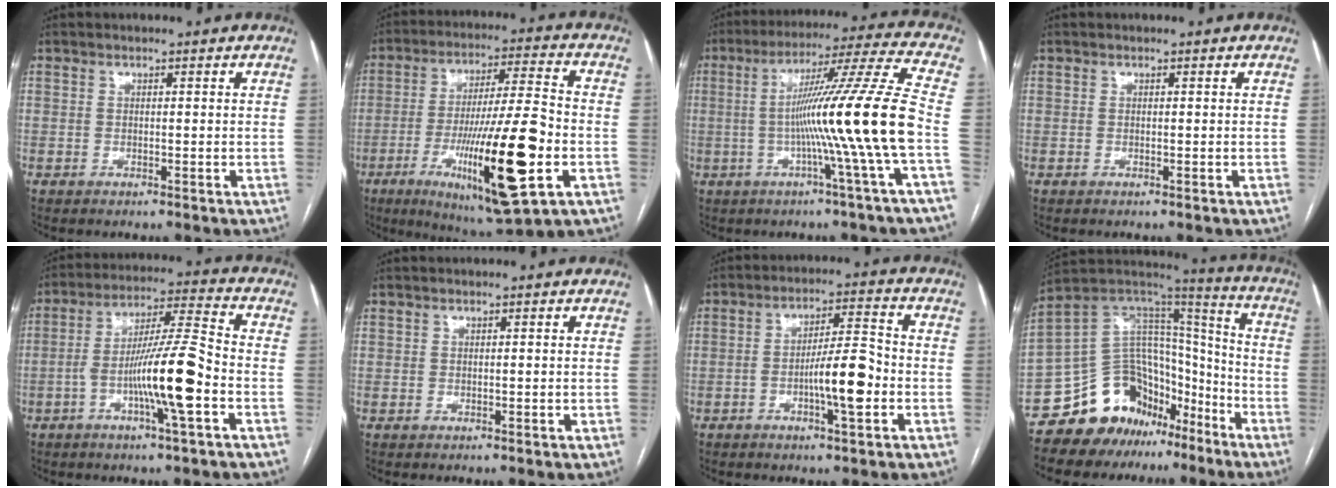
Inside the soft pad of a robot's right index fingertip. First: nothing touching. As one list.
[{"total": 20.6, "force": [-6.5, 1.9, 19.5], "torque": [-0.338, -0.026, -0.100]}, {"total": 16.6, "force": [-2.9, -3.5, 16.0], "torque": [-0.256, -0.003, -0.055]}, {"total": 0.0}, {"total": 12.6, "force": [-3.9, 0.1, 12.0], "torque": [-0.218, 0.006, -0.073]}, {"total": 0.0}, {"total": 8.6, "force": [-2.4, 1.2, 8.2], "torque": [-0.138, 0.010, -0.042]}, {"total": 17.1, "force": [-11.8, 10.9, 6.0], "torque": [-0.092, 0.103, -0.194]}]